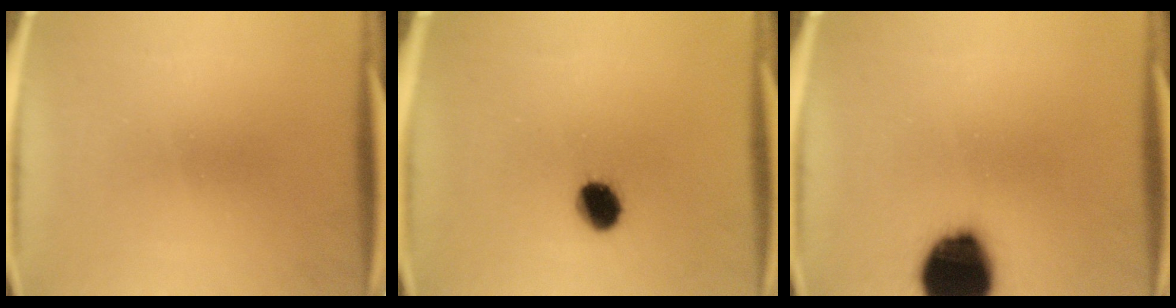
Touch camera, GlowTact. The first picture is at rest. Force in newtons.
{"total": 6.6}
{"total": 19.8}